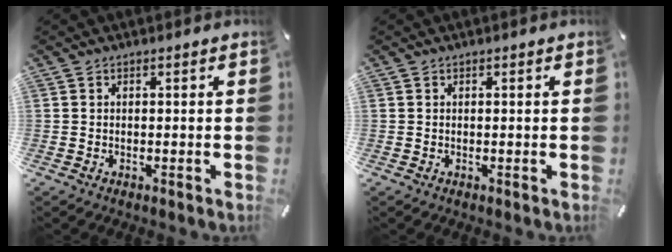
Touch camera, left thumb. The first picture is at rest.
{"total": 0.0}